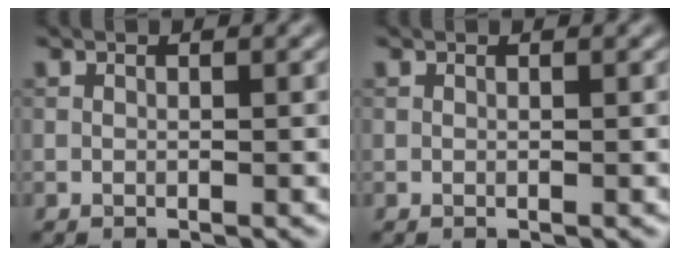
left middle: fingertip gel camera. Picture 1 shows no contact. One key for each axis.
{"total": 0.0}